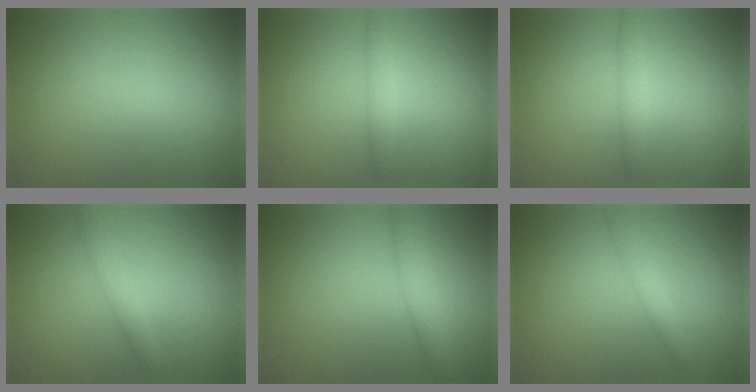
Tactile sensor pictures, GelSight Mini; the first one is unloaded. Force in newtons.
{"total": 1.4, "press": 1.4, "slide": 0.0}
{"total": 1.4, "press": 1.4, "slide": 0.0}
{"total": 1.7, "press": 1.7, "slide": 0.1}
{"total": 2.7, "press": 2.7, "slide": 0.1}
{"total": 1.8, "press": 1.8, "slide": 0.0}